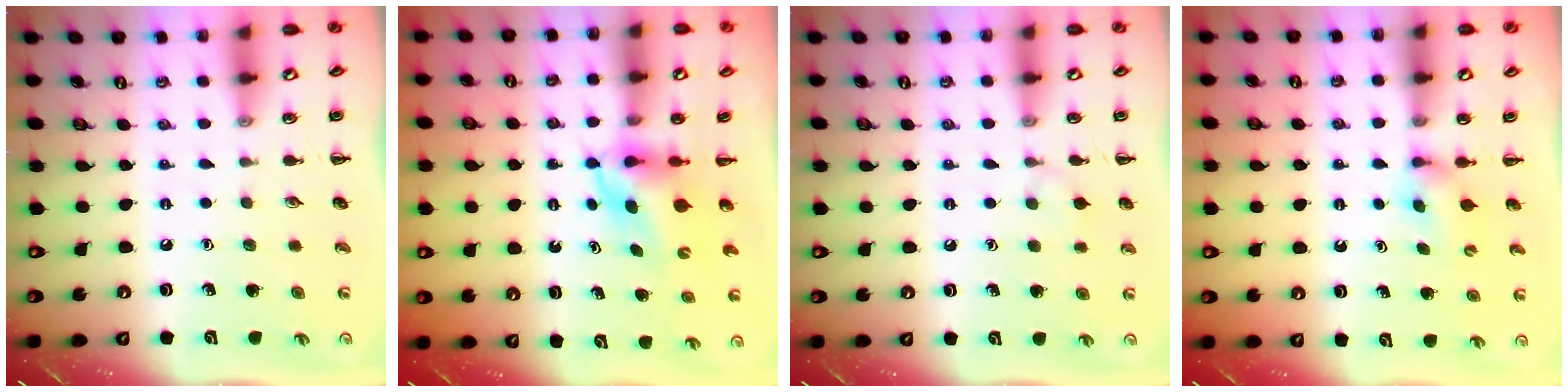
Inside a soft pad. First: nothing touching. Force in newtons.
{"total": 5.8, "press": 5.7, "slide": 1.0}
{"total": 6.5, "press": 6.2, "slide": 1.9}
{"total": 3.6, "press": 3.4, "slide": 1.1}